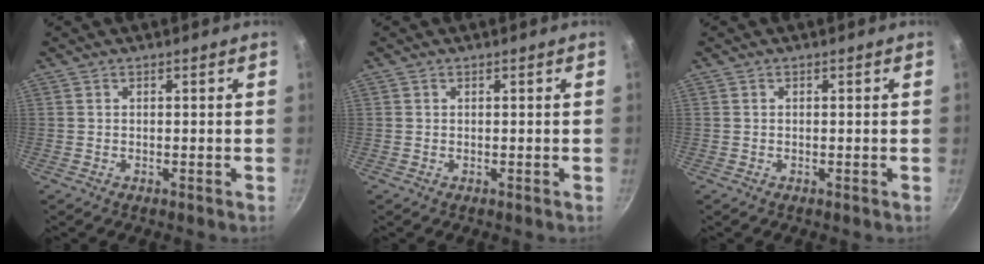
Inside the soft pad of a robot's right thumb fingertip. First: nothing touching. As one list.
[{"total": 0.0}, {"total": 0.0}]